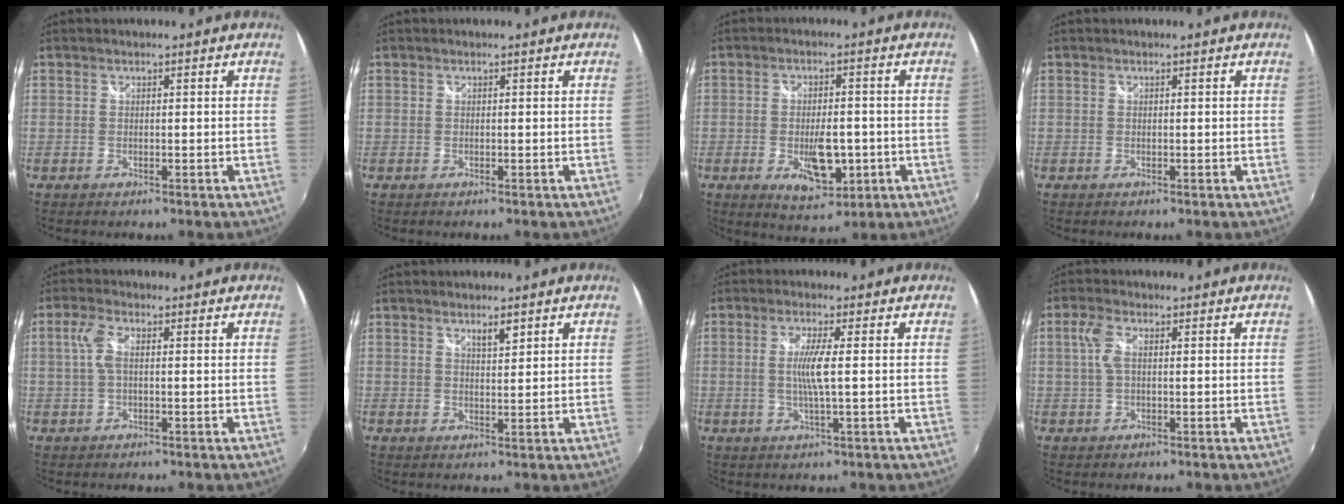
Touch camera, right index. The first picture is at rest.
{"total": 0.0}
{"total": 8.8, "force": [-2.6, 4.1, 7.3], "torque": [-0.130, -0.013, -0.033]}
{"total": 0.0}
{"total": 3.8, "force": [0.4, 1.4, 3.5], "torque": [-0.075, 0.005, 0.012]}
{"total": 2.5, "force": [1.8, 0.7, 1.7], "torque": [-0.024, 0.001, 0.029]}
{"total": 4.7, "force": [0.1, -0.2, 4.7], "torque": [-0.090, -0.006, 0.002]}
{"total": 3.6, "force": [0.6, 1.5, 3.2], "torque": [-0.069, 0.005, 0.014]}